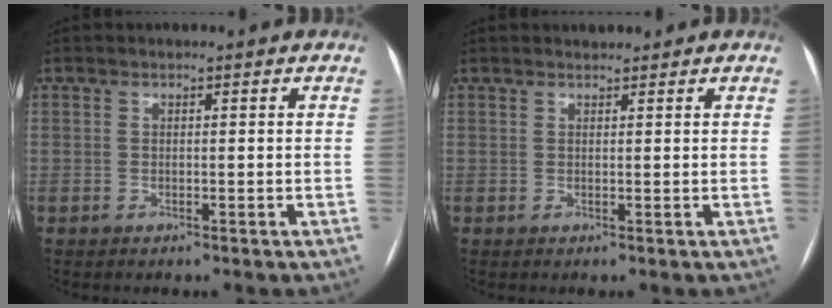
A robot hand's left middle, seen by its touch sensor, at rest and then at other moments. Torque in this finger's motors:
{"motor_torque": [0.01, 0.00, -0.05, -0.01]}